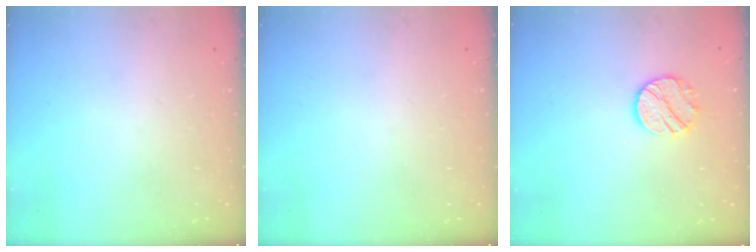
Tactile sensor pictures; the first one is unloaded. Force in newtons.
{"total": 0.0}
{"total": 9.2, "press": 9.2, "slide": 0.3}